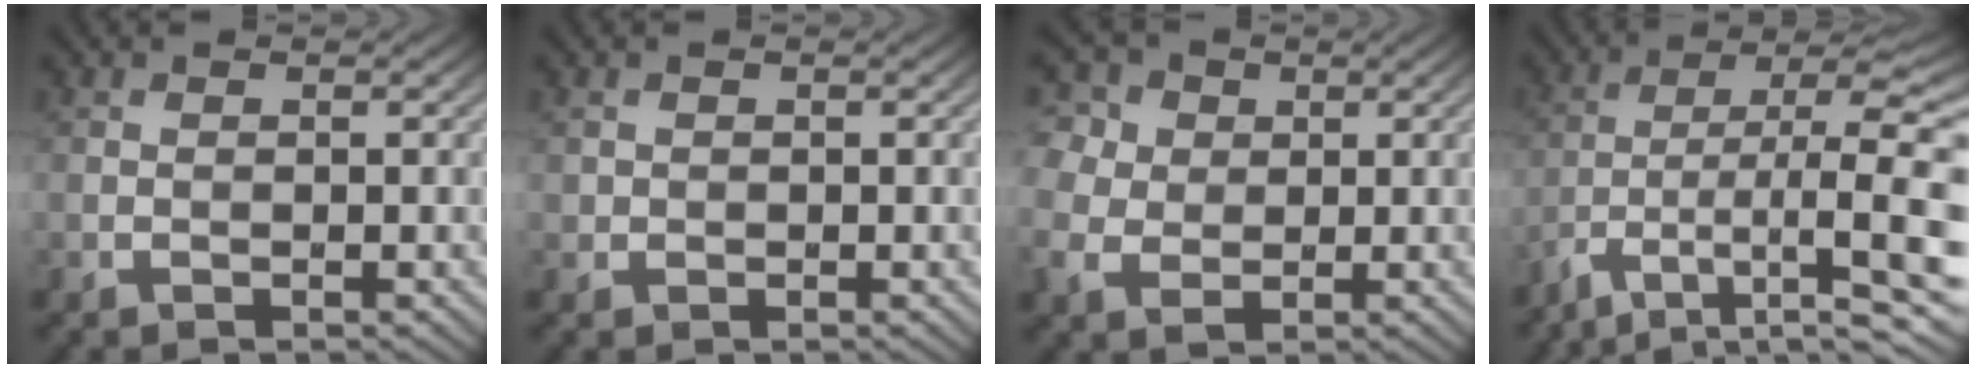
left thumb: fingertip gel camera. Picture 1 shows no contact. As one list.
[{"total": 0.6, "force": [0.1, 0.5, -0.3], "torque": [0.009, -0.003, 0.002]}, {"total": 6.3, "force": [1.2, 5.4, 2.9], "torque": [-0.109, 0.007, 0.017]}, {"total": 11.2, "force": [-4.0, 4.0, 9.7], "torque": [-0.186, -0.016, -0.068]}]